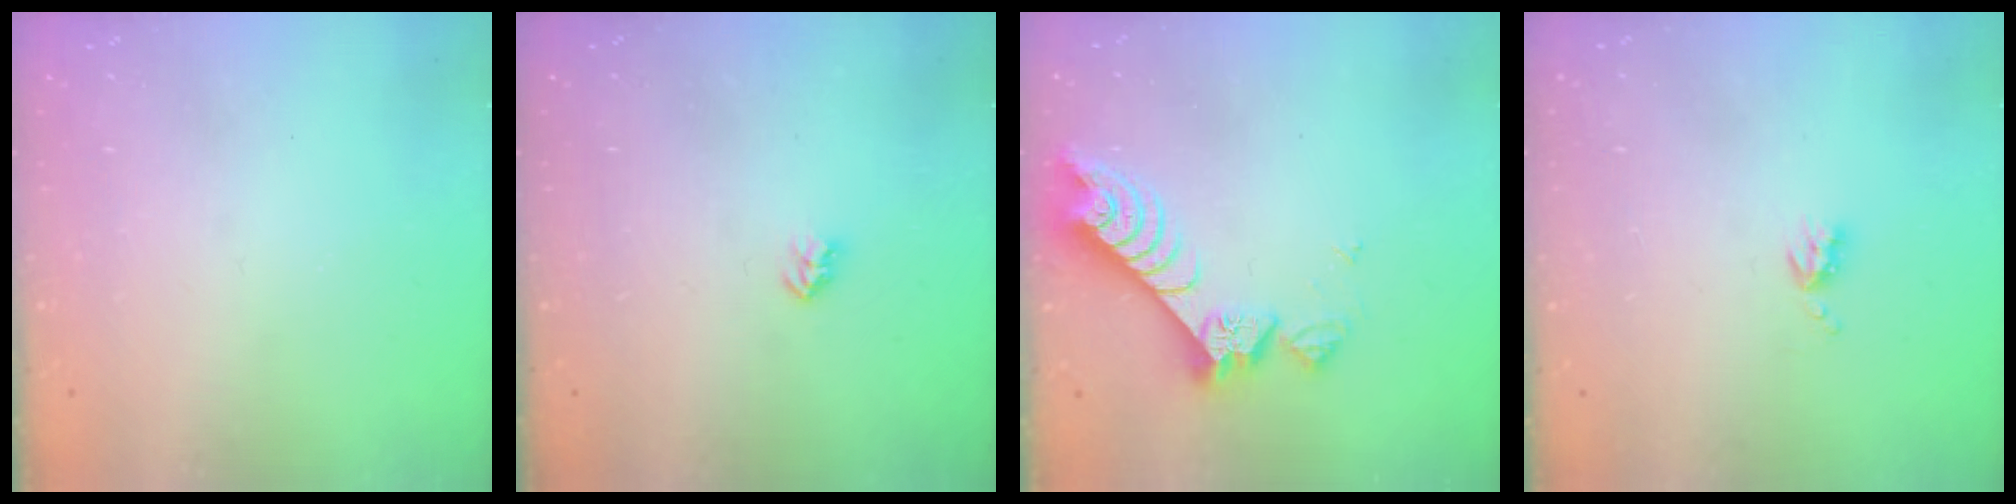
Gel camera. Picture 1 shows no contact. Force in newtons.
{"total": 2.6, "press": 2.6, "slide": 0.4}
{"total": 8.5, "press": 8.4, "slide": 0.8}
{"total": 5.8, "press": 5.7, "slide": 0.8}